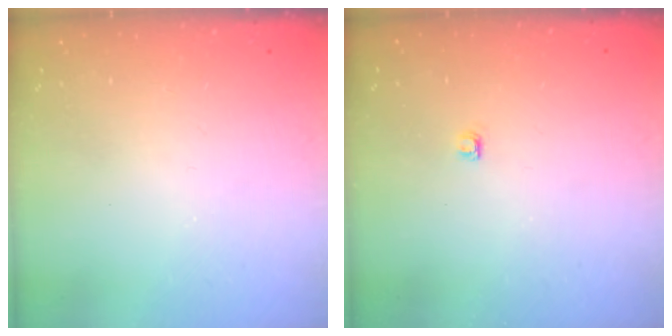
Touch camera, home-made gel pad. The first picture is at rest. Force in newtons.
{"total": 2.8, "press": 2.8, "slide": 0.4}